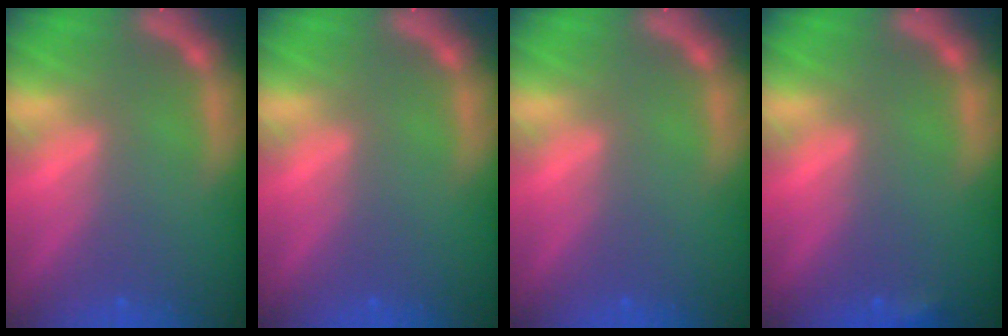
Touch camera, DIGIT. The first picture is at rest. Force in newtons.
{"total": 0.0}
{"total": 0.0}
{"total": 0.9}